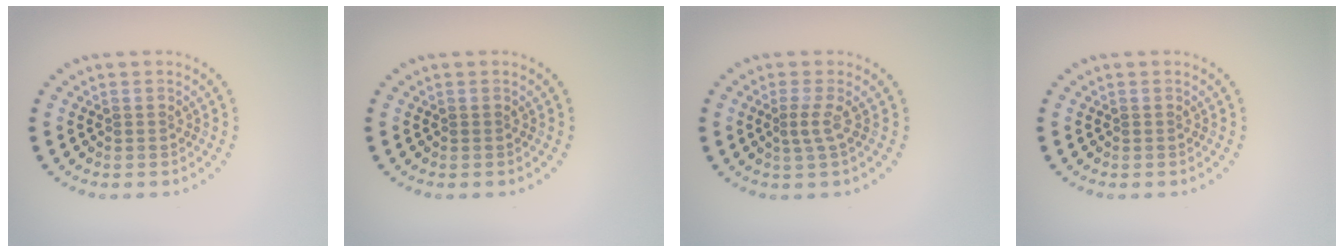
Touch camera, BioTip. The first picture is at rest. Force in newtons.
{"total": 0.0}
{"total": 1.6, "press": 1.0, "slide": 1.2}
{"total": 0.0}